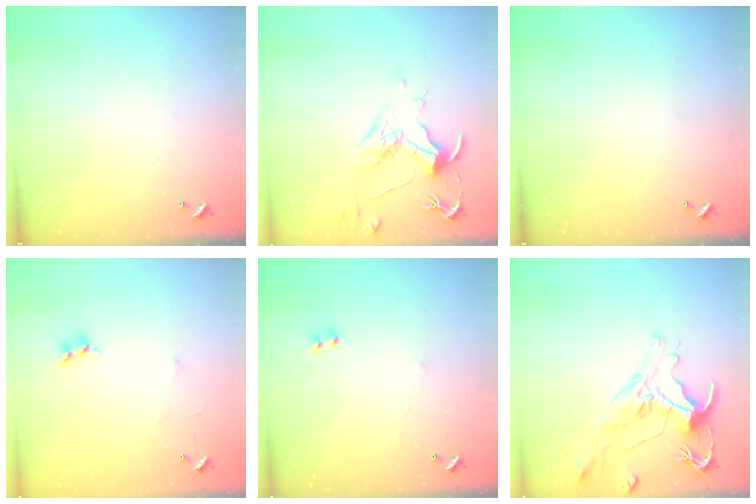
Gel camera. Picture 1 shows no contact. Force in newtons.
{"total": 1.7, "press": 1.5, "slide": 0.9}
{"total": 0.0}
{"total": 6.4, "press": 6.4, "slide": 0.4}
{"total": 1.2, "press": 1.2, "slide": 0.3}
{"total": 1.6, "press": 0.9, "slide": 1.3}